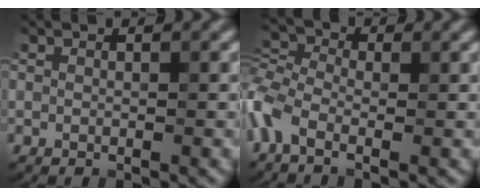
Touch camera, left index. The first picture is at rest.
{"total": 4.2, "force": [-1.8, 2.1, 3.1], "torque": [-0.077, 0.004, -0.061]}